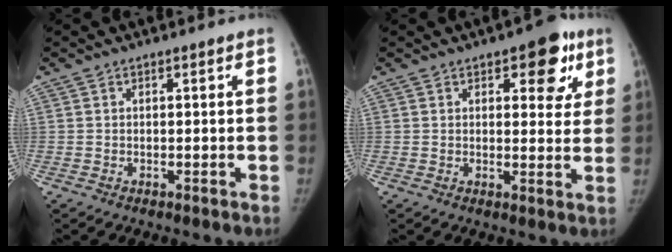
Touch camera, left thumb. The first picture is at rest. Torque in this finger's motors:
{"motor_torque": [-0.26, 0.23, 0.64, -0.25, 0.11]}